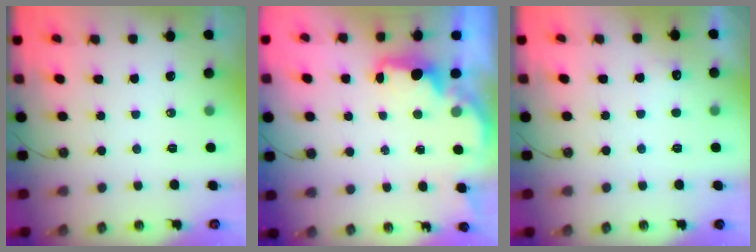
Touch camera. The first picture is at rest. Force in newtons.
{"total": 2.3, "press": 2.2, "slide": 0.8}
{"total": 5.0, "press": 4.9, "slide": 1.2}